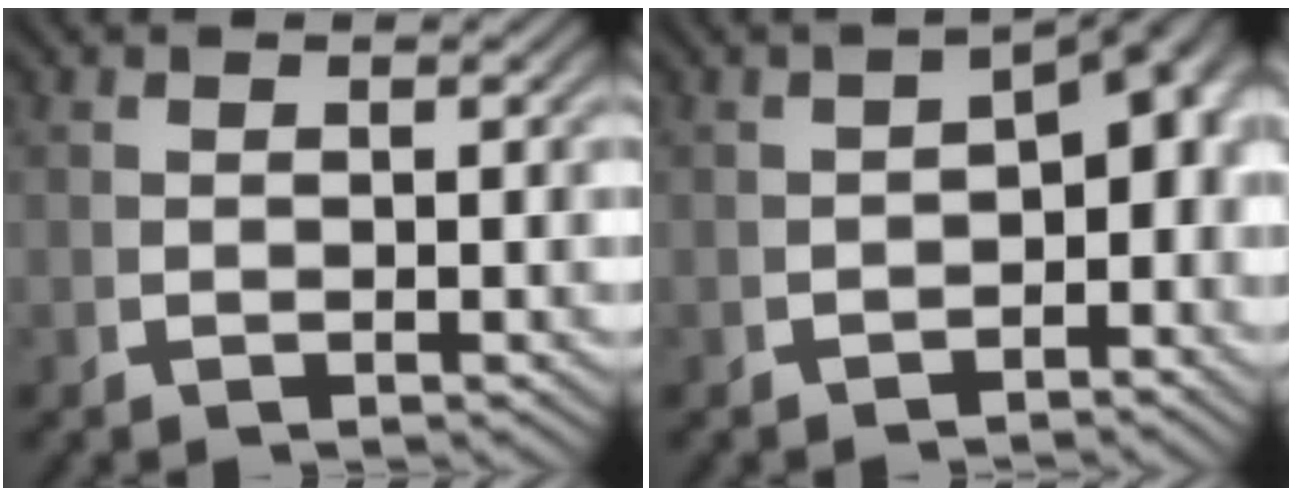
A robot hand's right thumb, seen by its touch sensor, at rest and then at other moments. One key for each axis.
{"total": 4.2, "fx": -1.0, "fy": 2.6, "fz": 3.1, "tx": -0.029, "ty": -0.004, "tz": -0.017}